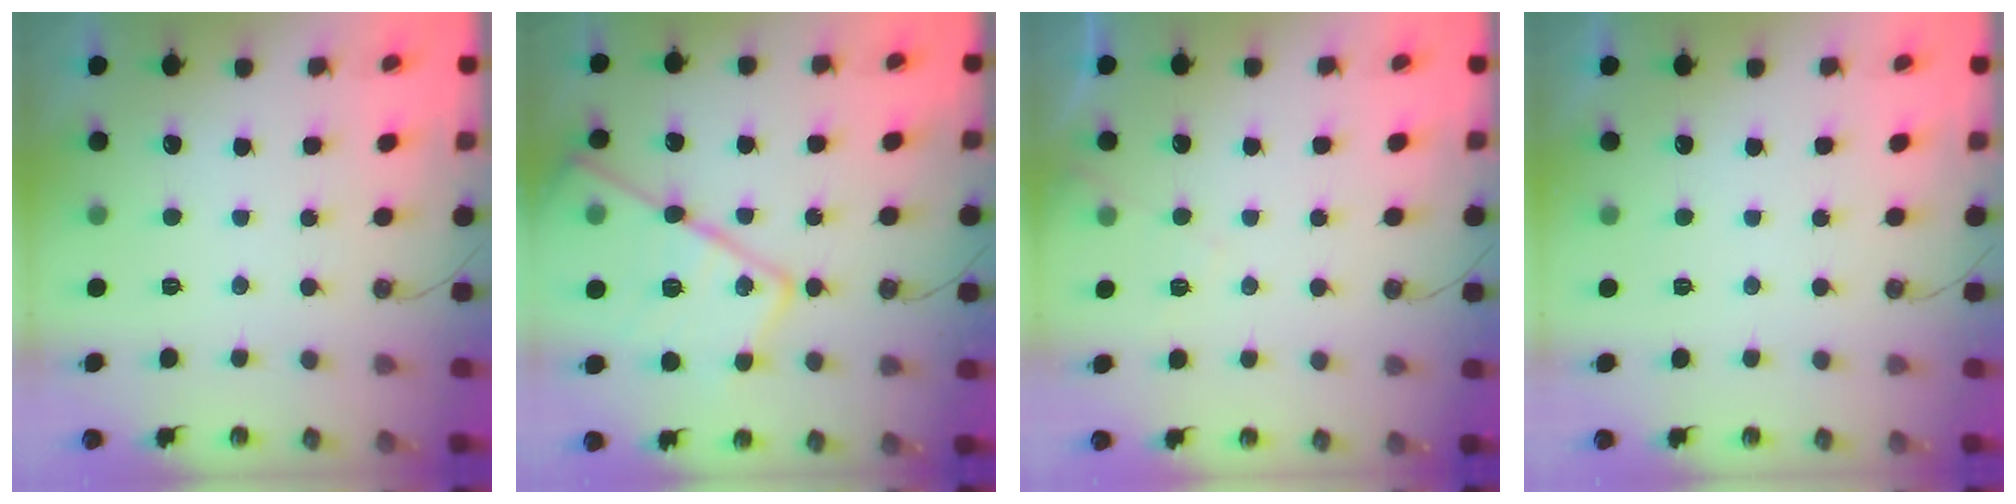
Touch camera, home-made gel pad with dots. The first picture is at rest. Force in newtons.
{"total": 23.7, "press": 23.6, "slide": 1.7}
{"total": 4.5, "press": 4.4, "slide": 0.7}
{"total": 2.2, "press": 2.2, "slide": 0.4}